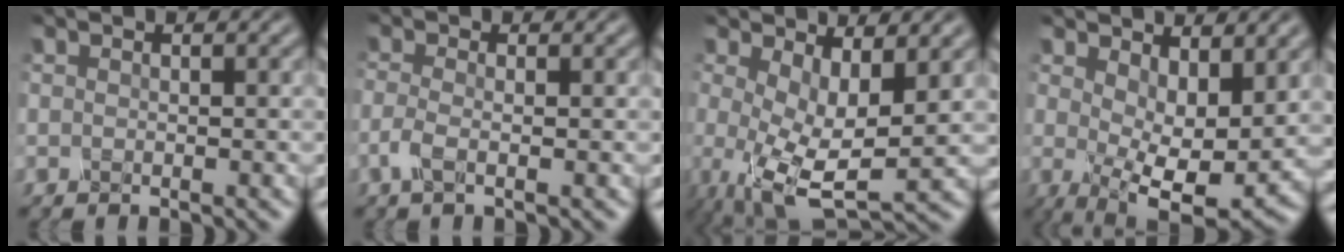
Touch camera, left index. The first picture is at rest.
{"total": 1.2, "force": [-0.8, 0.1, 0.8], "torque": [-0.035, -0.003, -0.008]}
{"total": 7.1, "force": [-0.5, 2.5, 6.7], "torque": [-0.143, -0.013, 0.012]}
{"total": 8.0, "force": [0.5, 3.2, 7.3], "torque": [-0.132, -0.014, 0.028]}